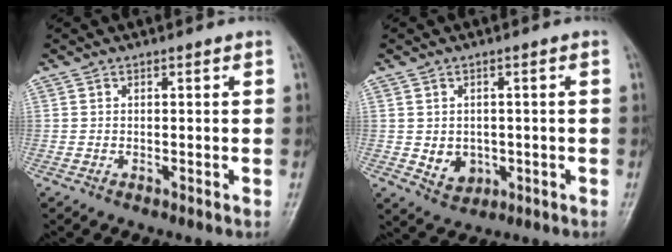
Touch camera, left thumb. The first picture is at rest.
{"total": 4.4, "force": [-0.6, 3.7, 2.4], "torque": [-0.020, 0.000, 0.004]}